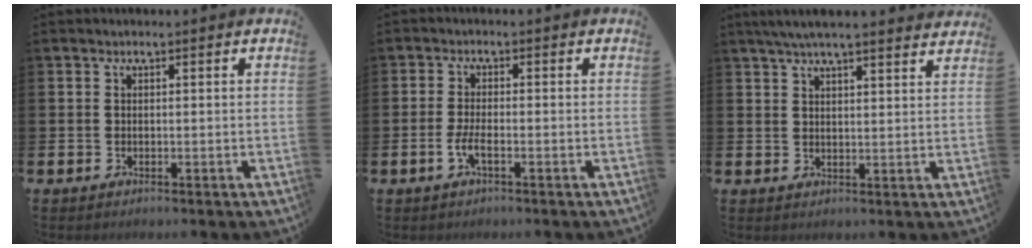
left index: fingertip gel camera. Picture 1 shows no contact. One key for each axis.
{"total": 2.3, "fx": -1.0, "fy": 0.5, "fz": 2.0, "tx": -0.036, "ty": 0.000, "tz": -0.017}
{"total": 5.2, "fx": 4.8, "fy": 0.2, "fz": 1.9, "tx": -0.043, "ty": -0.013, "tz": 0.086}